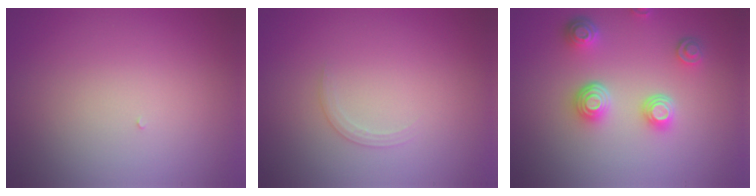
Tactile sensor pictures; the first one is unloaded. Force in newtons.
{"total": 1.0, "press": 1.0, "slide": 0.0}
{"total": 3.9, "press": 3.2, "slide": 2.2}